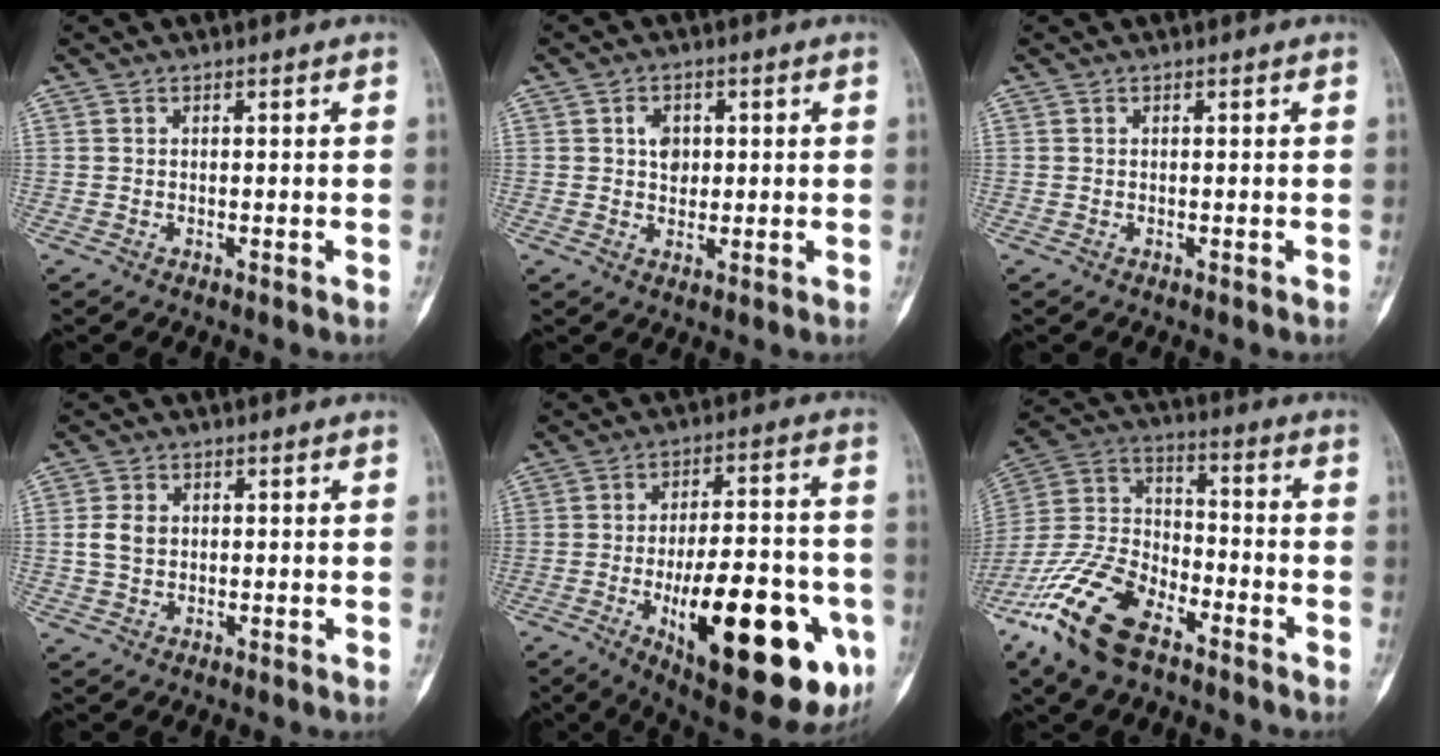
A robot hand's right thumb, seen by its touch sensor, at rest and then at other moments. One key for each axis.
{"total": 3.8, "fx": 0.8, "fy": 3.0, "fz": 2.3, "tx": -0.015, "ty": 0.000, "tz": 0.011}
{"total": 0.0}
{"total": 3.8, "fx": 0.3, "fy": 2.9, "fz": 2.4, "tx": -0.043, "ty": 0.005, "tz": 0.005}
{"total": 27.4, "fx": -8.8, "fy": 10.2, "fz": 23.9, "tx": -0.294, "ty": 0.007, "tz": -0.109}
{"total": 18.4, "fx": -11.4, "fy": 8.8, "fz": 11.5, "tx": -0.232, "ty": 0.052, "tz": -0.222}